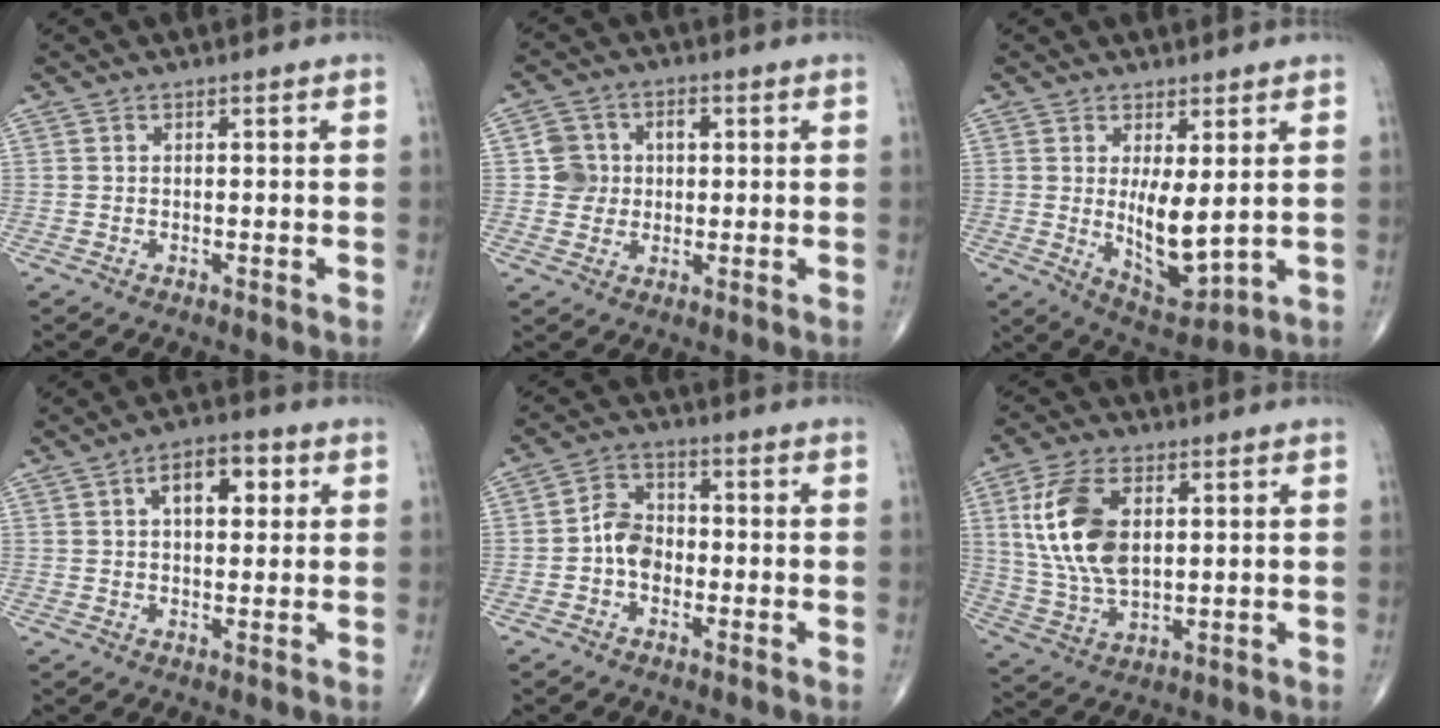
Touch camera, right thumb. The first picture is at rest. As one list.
[{"total": 5.8, "force": [0.6, 5.5, 1.7], "torque": [0.004, 0.007, 0.003]}, {"total": 8.9, "force": [0.9, 3.4, 8.2], "torque": [-0.122, -0.030, 0.032]}, {"total": 7.9, "force": [2.4, 4.2, 6.2], "torque": [-0.072, 0.008, 0.032]}, {"total": 5.9, "force": [-1.4, 4.4, 3.6], "torque": [-0.045, 0.023, -0.037]}, {"total": 14.2, "force": [3.3, 7.8, 11.4], "torque": [-0.230, -0.009, 0.070]}]